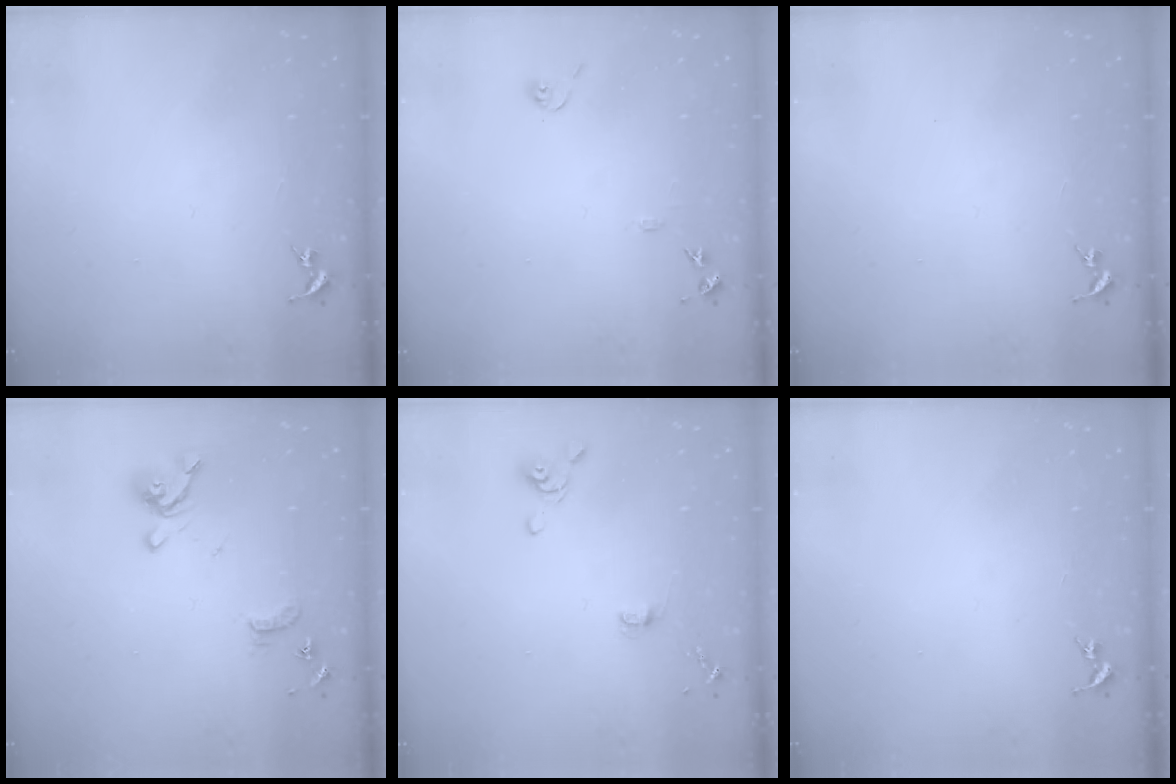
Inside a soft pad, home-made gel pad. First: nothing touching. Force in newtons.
{"total": 7.9, "press": 7.9, "slide": 0.8}
{"total": 0.0}
{"total": 12.8, "press": 12.7, "slide": 1.4}
{"total": 4.1, "press": 3.9, "slide": 1.4}
{"total": 0.0}